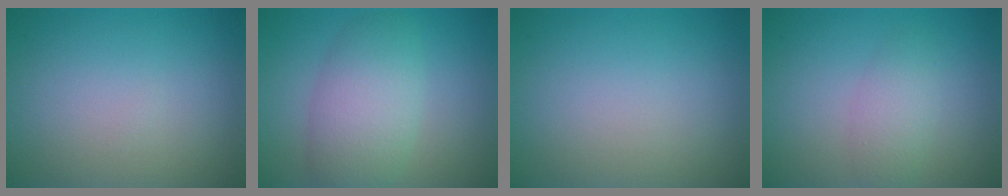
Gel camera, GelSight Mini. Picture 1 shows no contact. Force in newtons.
{"total": 5.3, "press": 5.3, "slide": 0.1}
{"total": 0.0}
{"total": 2.2, "press": 2.2, "slide": 0.1}